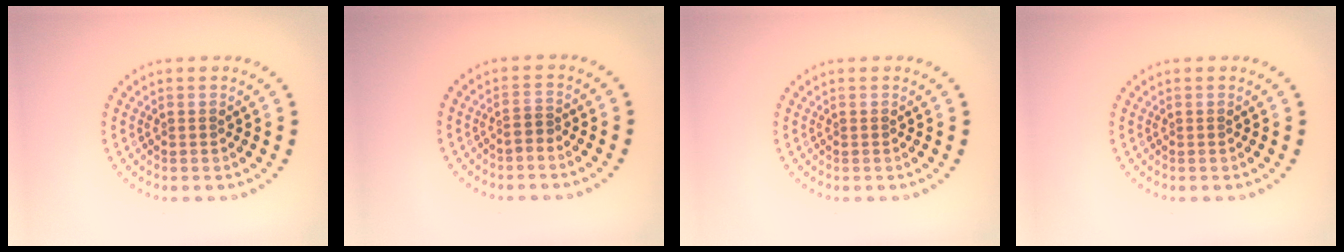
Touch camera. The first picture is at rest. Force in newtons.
{"total": 0.7, "press": 0.5, "slide": 0.6}
{"total": 0.0}
{"total": 0.0}